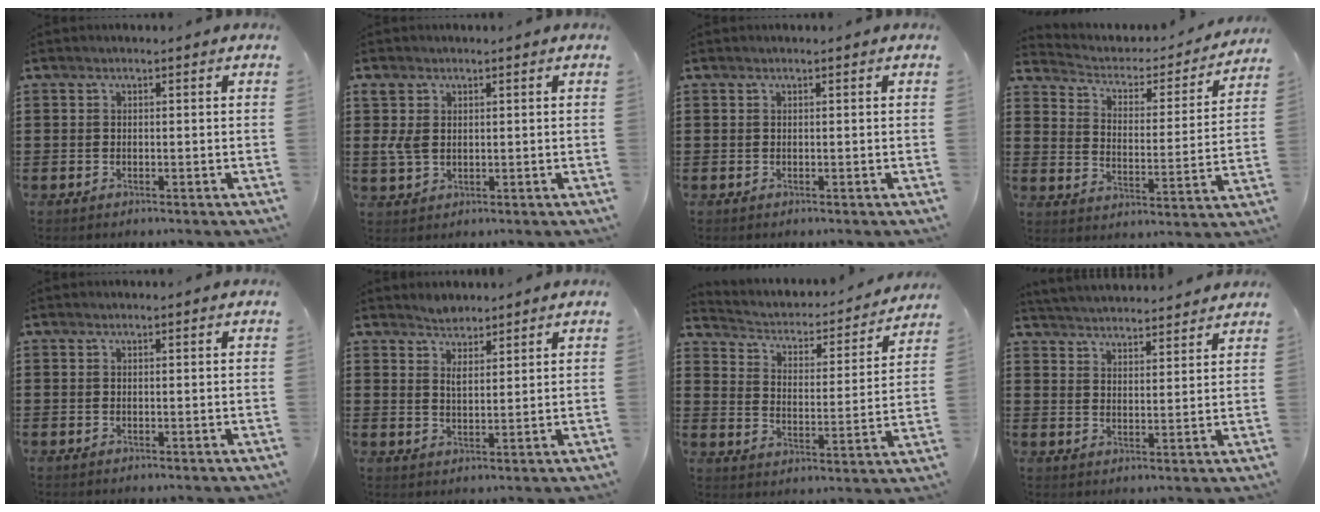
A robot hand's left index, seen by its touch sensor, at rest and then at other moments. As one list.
[{"total": 3.3, "force": [0.8, 2.5, 2.0], "torque": [-0.063, 0.003, 0.009]}, {"total": 0.0}, {"total": 2.6, "force": [2.1, 1.3, 0.8], "torque": [-0.033, -0.019, 0.026]}, {"total": 0.0}, {"total": 2.7, "force": [2.5, 0.9, 0.6], "torque": [-0.018, 0.004, 0.047]}, {"total": 2.2, "force": [1.9, 1.0, 0.7], "torque": [-0.030, -0.026, 0.020]}, {"total": 3.9, "force": [3.9, 0.1, -0.1], "torque": [-0.014, -0.021, 0.069]}]